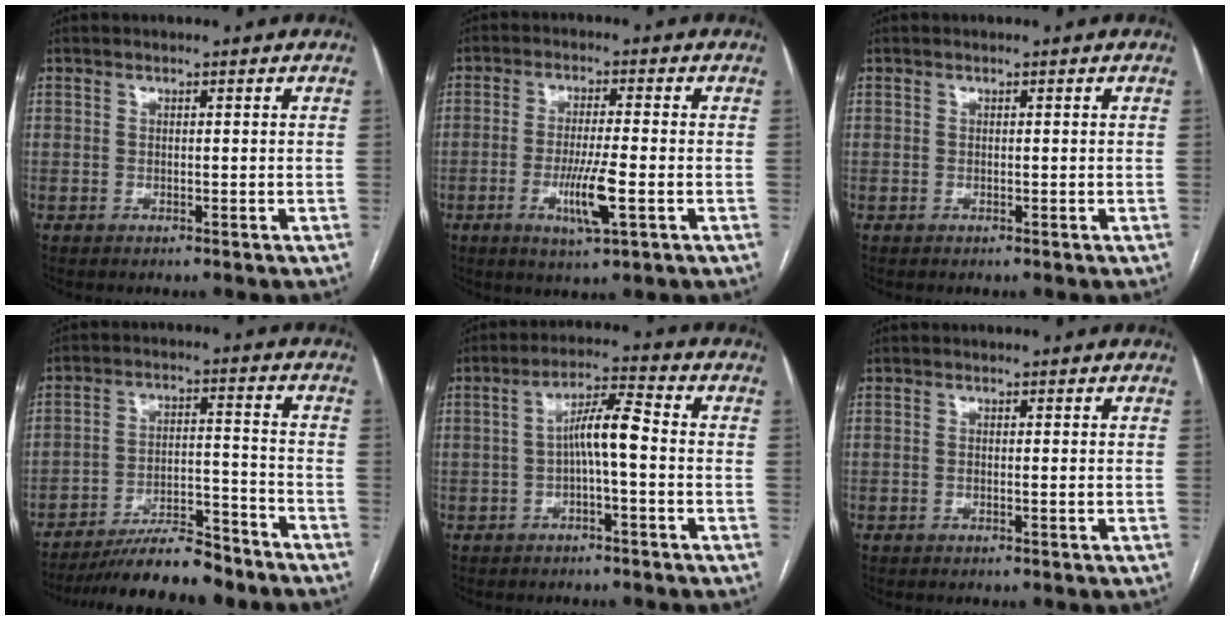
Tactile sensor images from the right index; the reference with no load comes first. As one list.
[{"total": 7.3, "force": [-2.3, 0.3, 6.9], "torque": [-0.129, -0.015, -0.040]}, {"total": 0.0}, {"total": 11.6, "force": [-10.3, 1.9, 5.0], "torque": [-0.072, 0.007, -0.173]}, {"total": 6.1, "force": [-0.7, 0.7, 6.0], "torque": [-0.103, 0.022, -0.014]}, {"total": 0.8, "force": [-0.1, 0.1, 0.8], "torque": [-0.015, -0.001, -0.001]}]